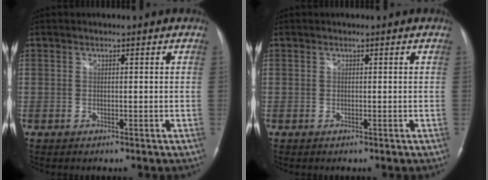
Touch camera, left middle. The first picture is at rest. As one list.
[{"total": 0.0}]